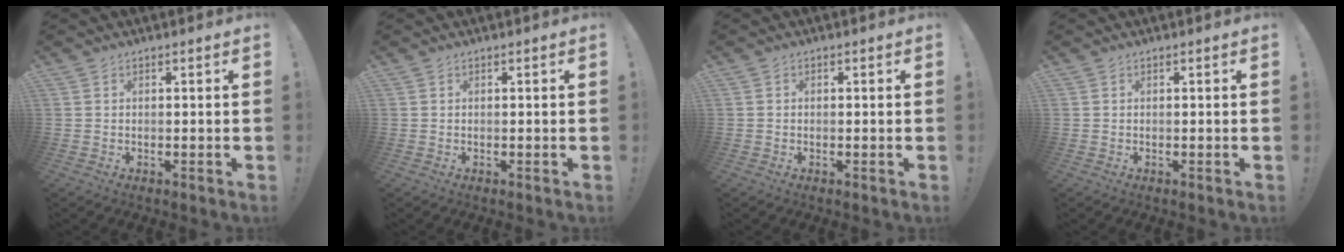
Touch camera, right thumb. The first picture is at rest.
{"total": 0.0}
{"total": 0.5, "force": [-0.3, 0.4, 0.2], "torque": [-0.004, 0.002, -0.005]}
{"total": 0.0}